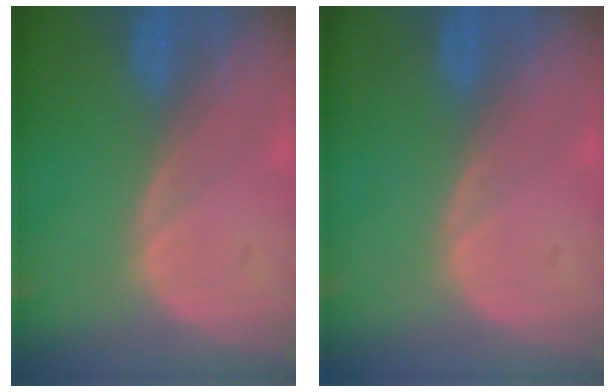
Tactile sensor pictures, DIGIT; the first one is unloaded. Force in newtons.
{"total": 0.0}